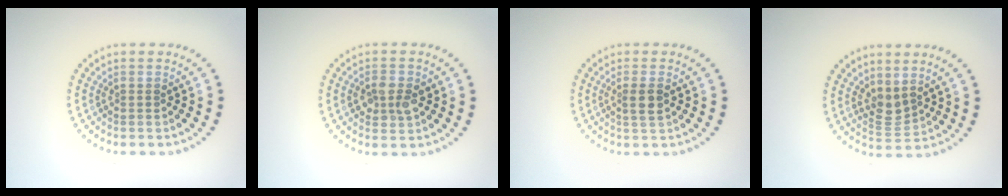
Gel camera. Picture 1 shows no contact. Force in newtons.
{"total": 2.4, "press": 2.4, "slide": 0.1}
{"total": 1.8, "press": 1.6, "slide": 0.7}
{"total": 2.0, "press": 1.6, "slide": 1.2}